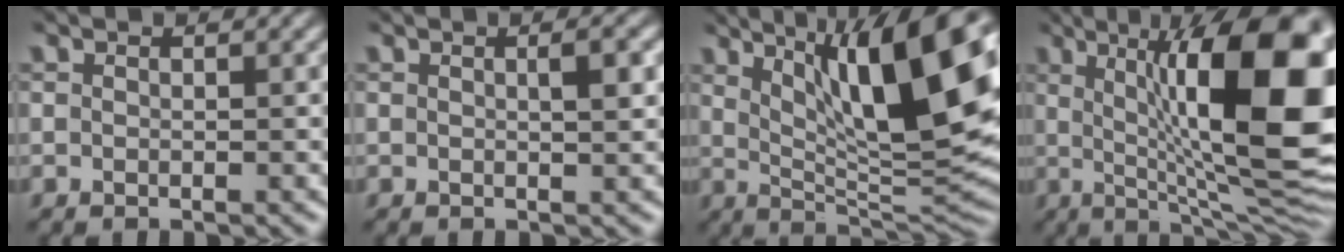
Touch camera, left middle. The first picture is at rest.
{"total": 1.7, "force": [0.4, 0.3, 1.6], "torque": [-0.024, 0.004, 0.005]}
{"total": 15.3, "force": [6.0, 4.2, 13.5], "torque": [-0.191, 0.003, 0.104]}
{"total": 16.8, "force": [2.8, 5.3, 15.7], "torque": [-0.203, 0.005, 0.038]}